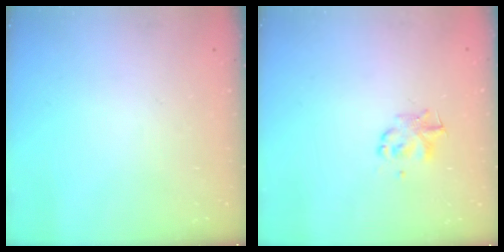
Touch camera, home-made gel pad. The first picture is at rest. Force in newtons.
{"total": 2.2, "press": 2.1, "slide": 0.4}